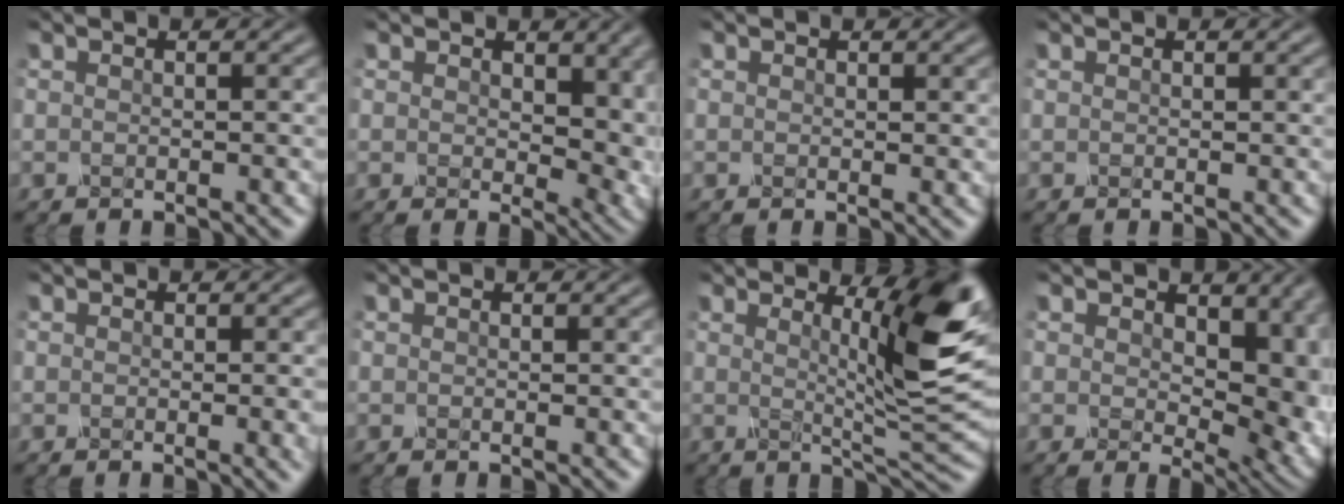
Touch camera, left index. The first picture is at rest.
{"total": 8.5, "force": [1.4, 5.6, 6.3], "torque": [-0.079, -0.021, 0.033]}
{"total": 0.0}
{"total": 0.0}
{"total": 2.3, "force": [-0.3, 0.9, 2.1], "torque": [-0.015, -0.003, -0.002]}
{"total": 0.0}
{"total": 8.6, "force": [2.3, 1.5, 8.2], "torque": [-0.104, -0.001, 0.036]}
{"total": 7.8, "force": [0.7, 5.0, 6.0], "torque": [-0.069, -0.014, 0.012]}